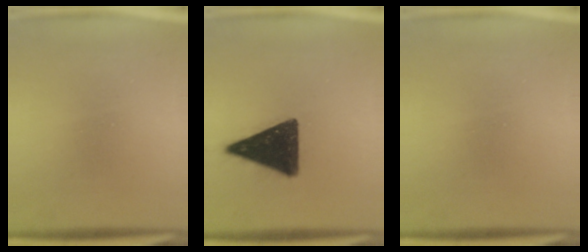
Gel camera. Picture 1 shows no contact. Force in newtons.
{"total": 14.2}
{"total": 0.0}